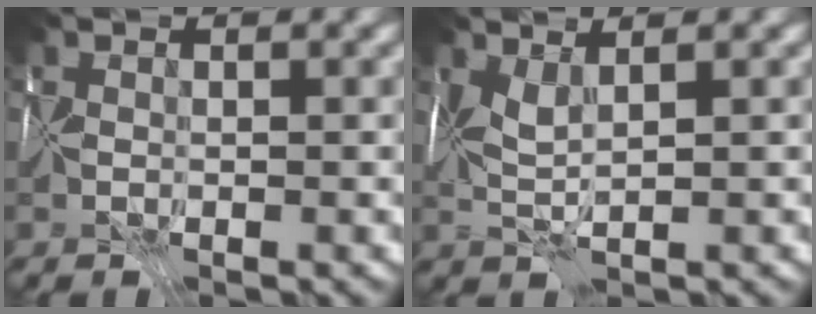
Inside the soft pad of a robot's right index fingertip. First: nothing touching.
{"total": 2.0, "force": [1.1, 0.3, 1.7], "torque": [-0.043, 0.007, 0.020]}